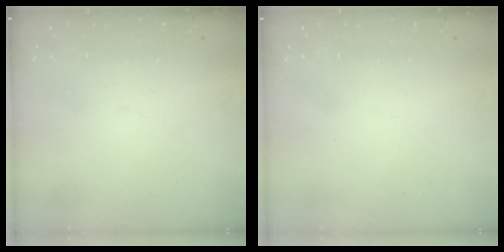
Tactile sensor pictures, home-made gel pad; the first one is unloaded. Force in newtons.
{"total": 1.6, "press": 1.6, "slide": 0.1}